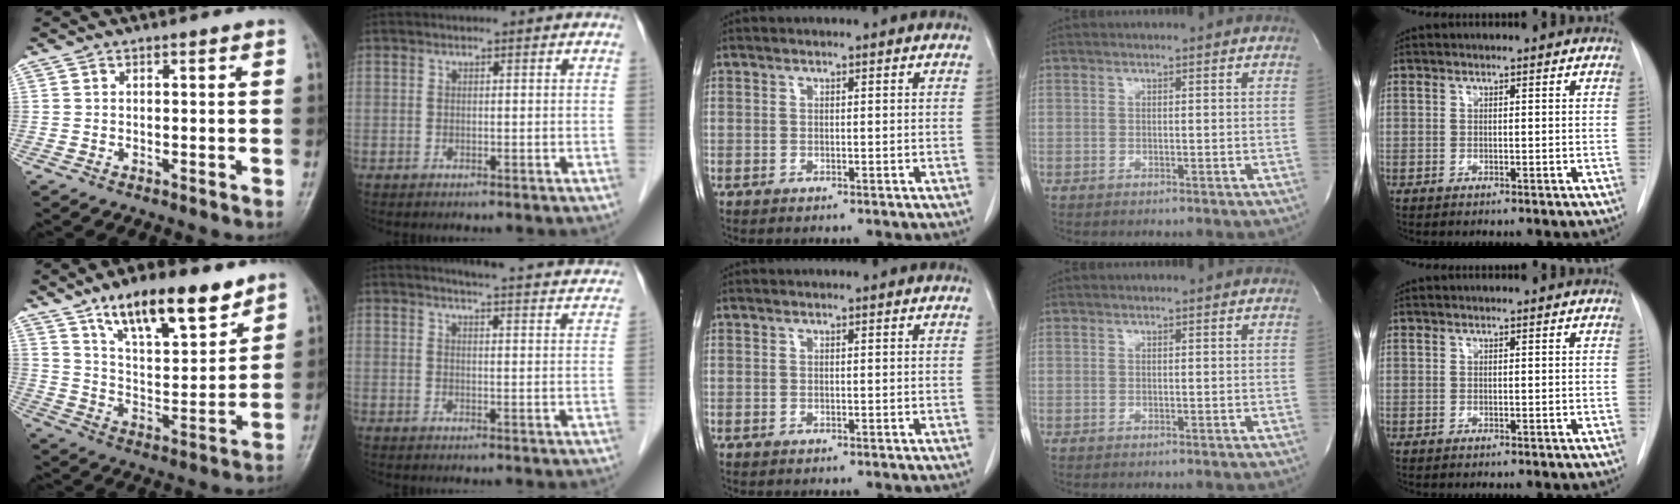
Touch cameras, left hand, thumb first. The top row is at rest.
{"thumb": {"total": 16.2, "force": [10.7, 5.8, 10.7], "torque": [-0.143, -0.053, 0.186]}, "index": {"total": 17.5, "force": [16.7, 0.9, 4.9], "torque": [-0.056, -0.042, 0.184]}}